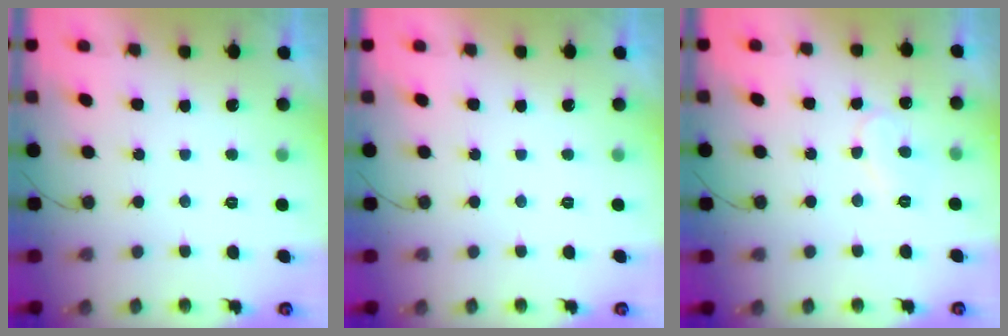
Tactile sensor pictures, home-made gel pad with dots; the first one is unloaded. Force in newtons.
{"total": 0.0}
{"total": 7.2, "press": 7.2, "slide": 0.4}